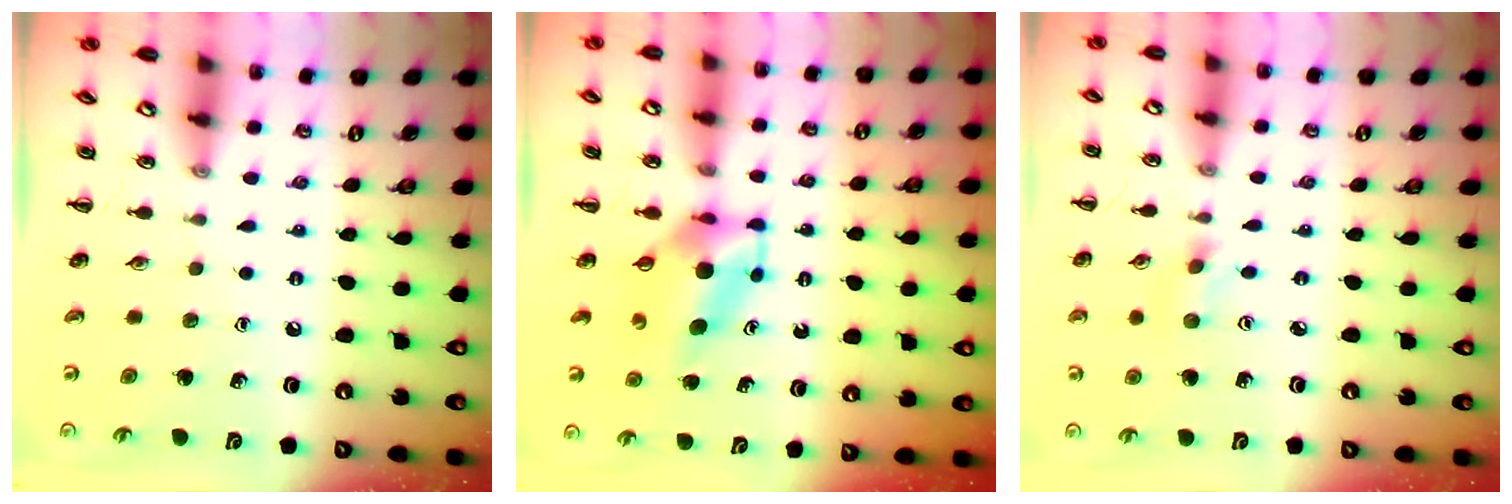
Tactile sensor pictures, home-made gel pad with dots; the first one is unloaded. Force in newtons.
{"total": 5.6, "press": 5.5, "slide": 1.1}
{"total": 1.2, "press": 1.1, "slide": 0.3}